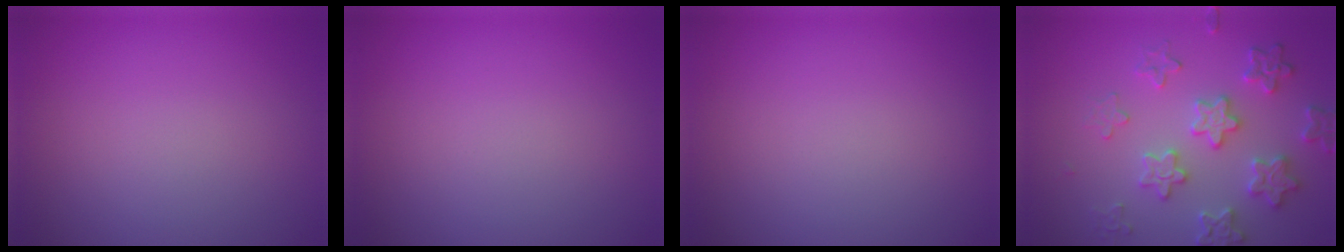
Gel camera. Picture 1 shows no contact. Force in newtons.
{"total": 0.0}
{"total": 0.0}
{"total": 4.0, "press": 3.9, "slide": 0.9}